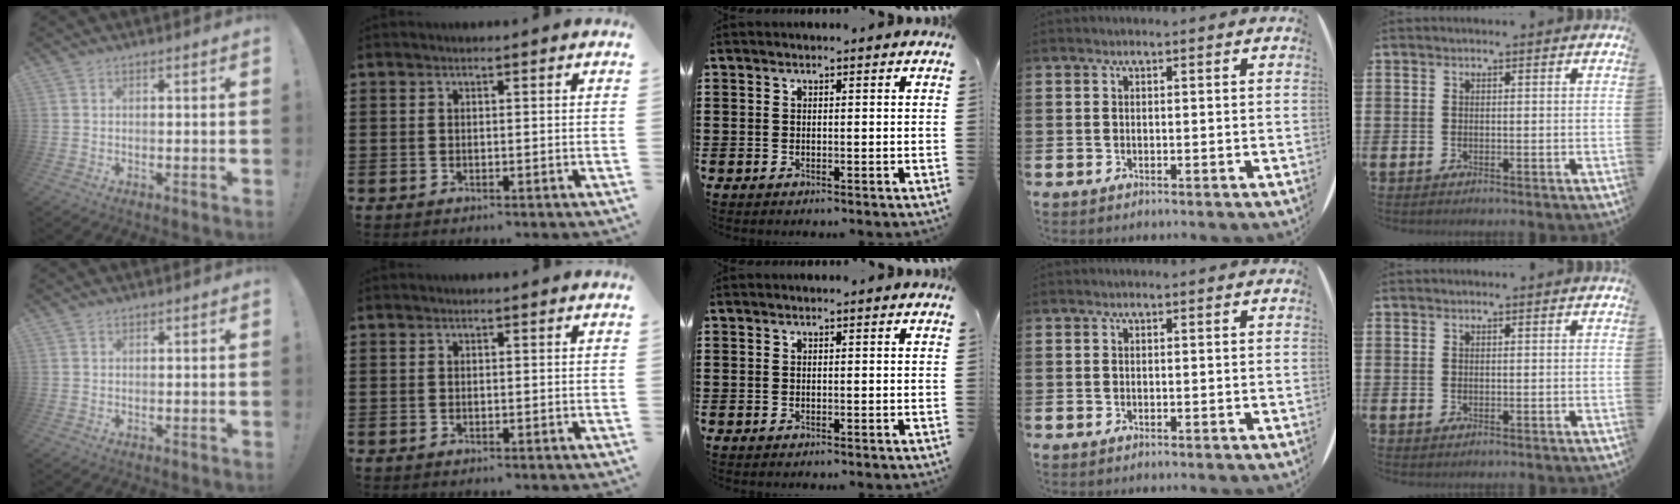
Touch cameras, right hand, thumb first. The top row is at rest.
{}